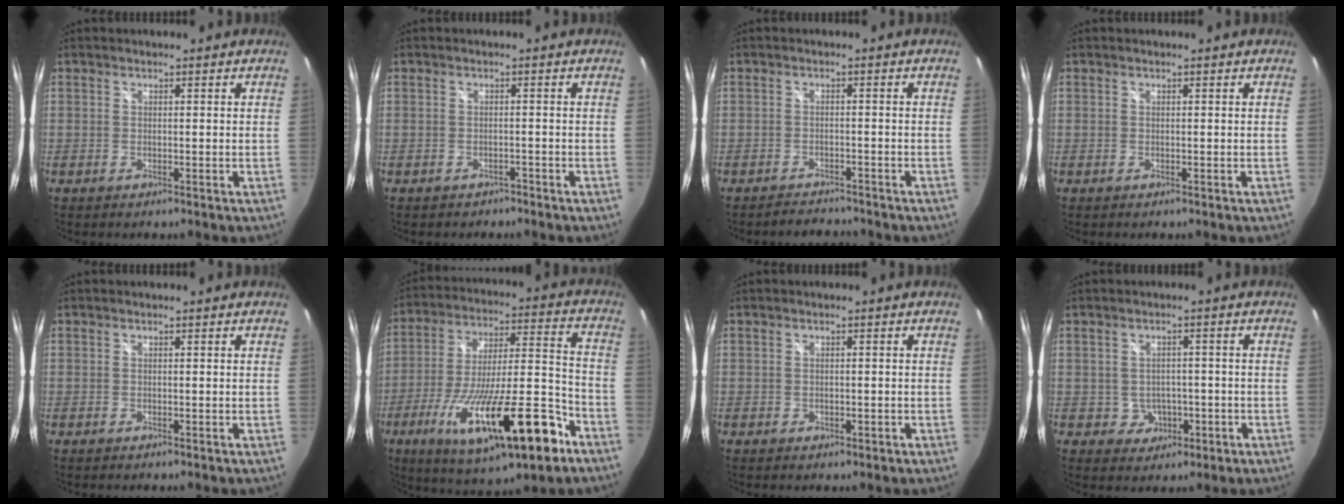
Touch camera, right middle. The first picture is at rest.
{"total": 2.2, "force": [-1.8, 1.3, 0.4], "torque": [-0.012, -0.006, -0.024]}
{"total": 3.6, "force": [-3.4, 0.9, 0.3], "torque": [-0.017, -0.003, -0.054]}
{"total": 0.0}
{"total": 0.0}
{"total": 25.2, "force": [-12.8, 6.2, 20.8], "torque": [-0.360, -0.045, -0.200]}
{"total": 1.1, "force": [-0.5, 0.8, 0.5], "torque": [-0.006, -0.003, -0.009]}
{"total": 4.4, "force": [-1.1, 4.1, 1.1], "torque": [-0.032, 0.010, -0.002]}